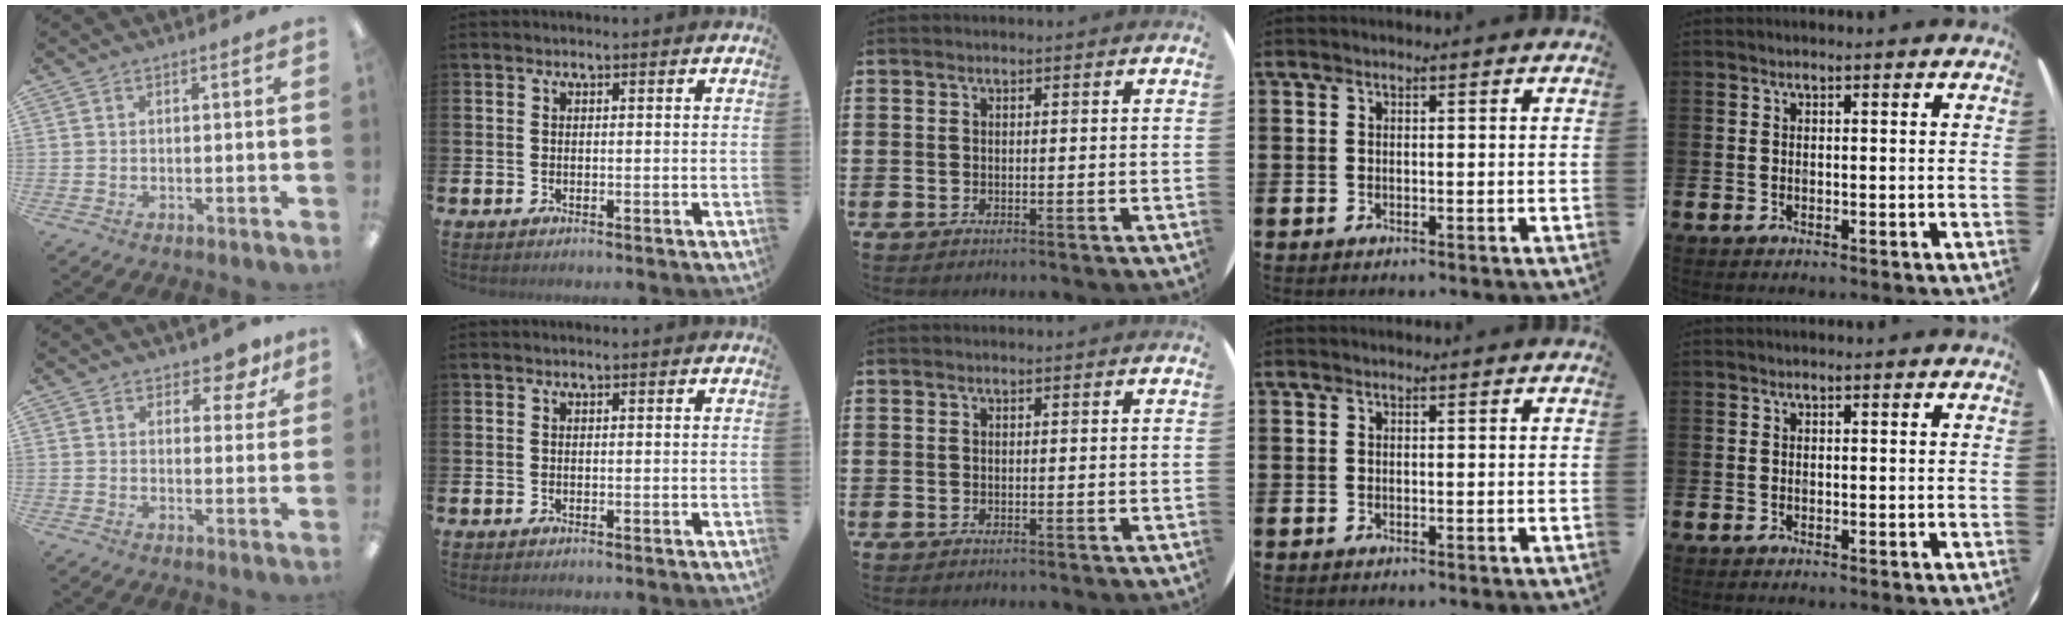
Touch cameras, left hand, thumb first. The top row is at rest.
{"thumb": {"total": 6.0, "force": [4.6, 2.8, 2.6], "torque": [-0.023, -0.027, 0.077]}}